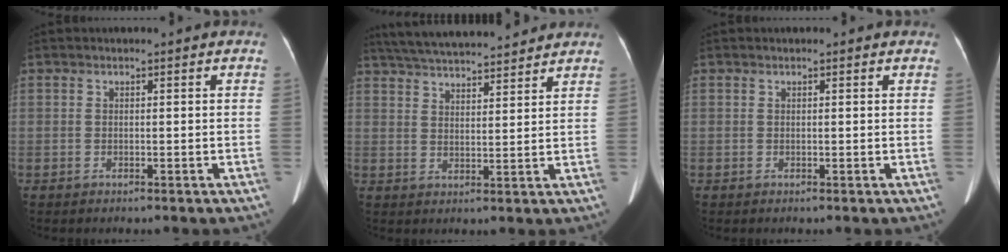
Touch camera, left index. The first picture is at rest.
{"total": 16.5, "force": [15.0, 2.6, 6.3], "torque": [-0.112, 0.039, 0.227]}
{"total": 0.8, "force": [0.6, 0.5, 0.1], "torque": [-0.005, 0.012, 0.007]}